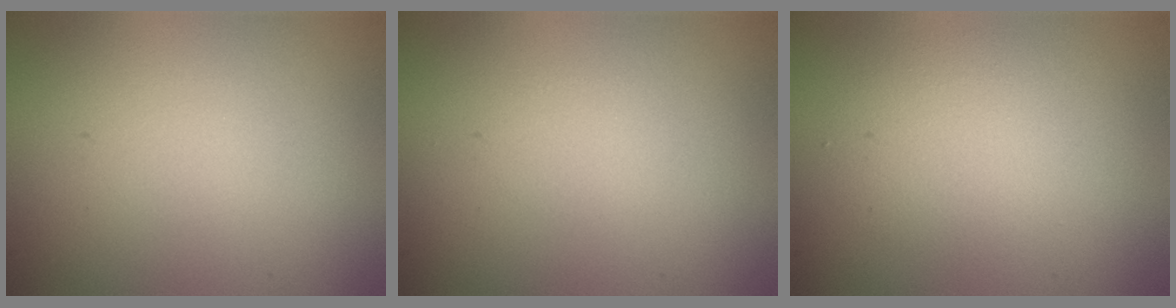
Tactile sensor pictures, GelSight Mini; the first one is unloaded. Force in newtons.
{"total": 0.6, "press": 0.6, "slide": 0.0}
{"total": 2.7, "press": 2.7, "slide": 0.2}